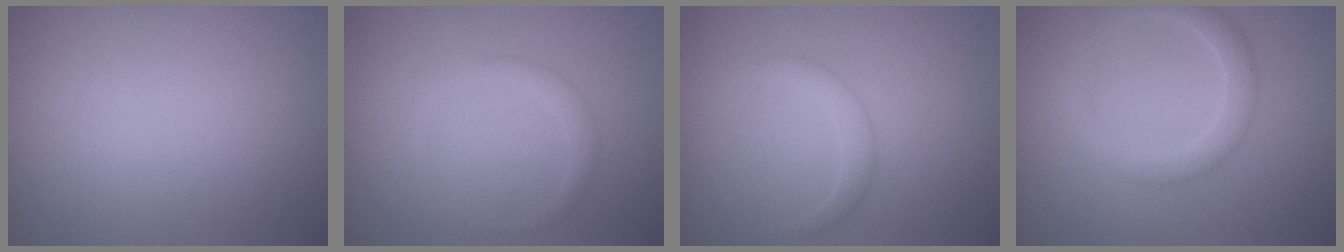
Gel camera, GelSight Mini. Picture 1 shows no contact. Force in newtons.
{"total": 1.2, "press": 1.2, "slide": 0.0}
{"total": 1.4, "press": 1.4, "slide": 0.0}
{"total": 2.5, "press": 2.5, "slide": 0.2}